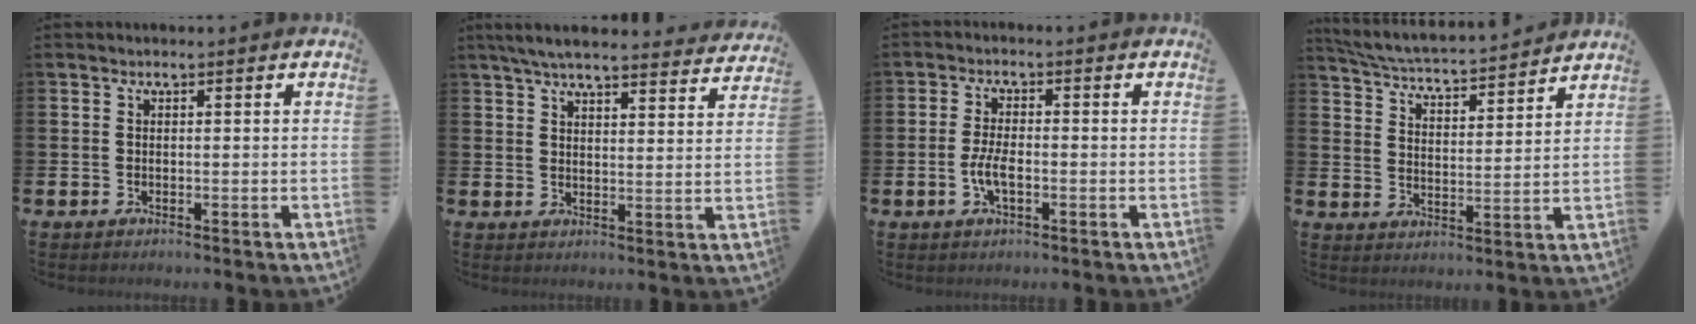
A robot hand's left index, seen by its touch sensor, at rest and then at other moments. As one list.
[{"total": 5.7, "force": [5.4, 0.7, 1.8], "torque": [-0.046, -0.029, 0.095]}, {"total": 3.6, "force": [-1.0, 1.4, 3.1], "torque": [-0.057, -0.001, -0.021]}, {"total": 4.9, "force": [4.8, 0.2, 0.9], "torque": [-0.040, -0.045, 0.079]}]